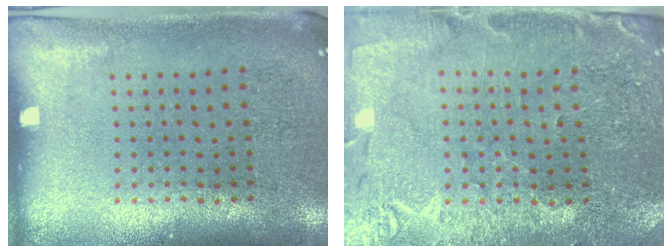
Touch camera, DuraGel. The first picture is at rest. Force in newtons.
{"total": 0.7, "press": 0.7, "slide": 0.3}